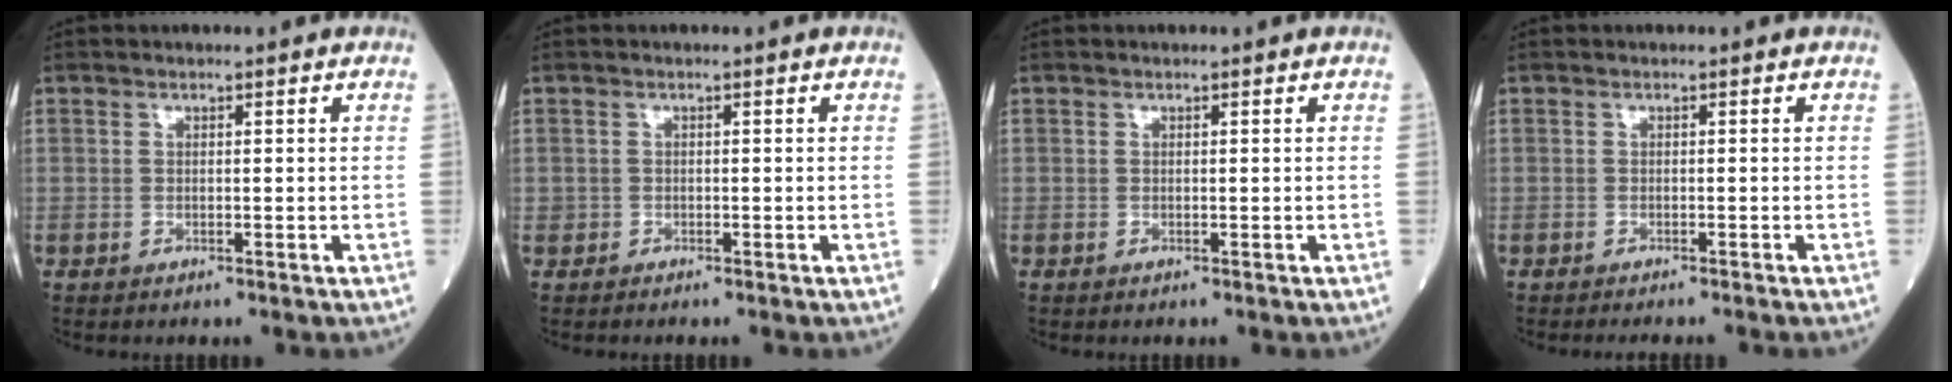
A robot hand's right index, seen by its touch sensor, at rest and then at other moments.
{"total": 0.9, "force": [-0.4, 0.8, -0.1], "torque": [-0.004, 0.004, -0.008]}
{"total": 0.0}
{"total": 4.2, "force": [-3.7, 0.0, 1.8], "torque": [-0.016, -0.004, -0.050]}